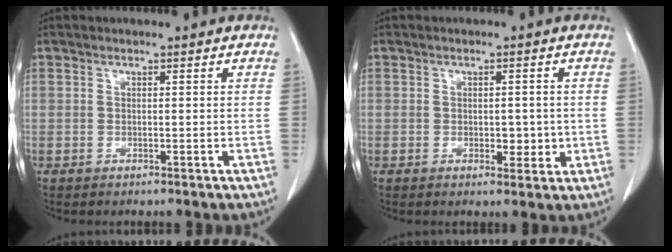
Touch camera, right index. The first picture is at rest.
{"total": 2.9, "force": [-0.3, 1.8, 2.3], "torque": [-0.024, -0.001, 0.002]}